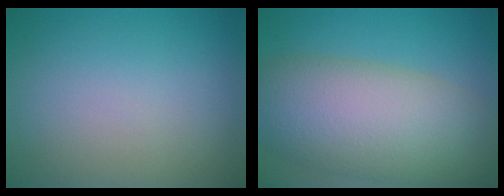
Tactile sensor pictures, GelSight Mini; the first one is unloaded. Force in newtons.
{"total": 10.6, "press": 10.6, "slide": 0.5}